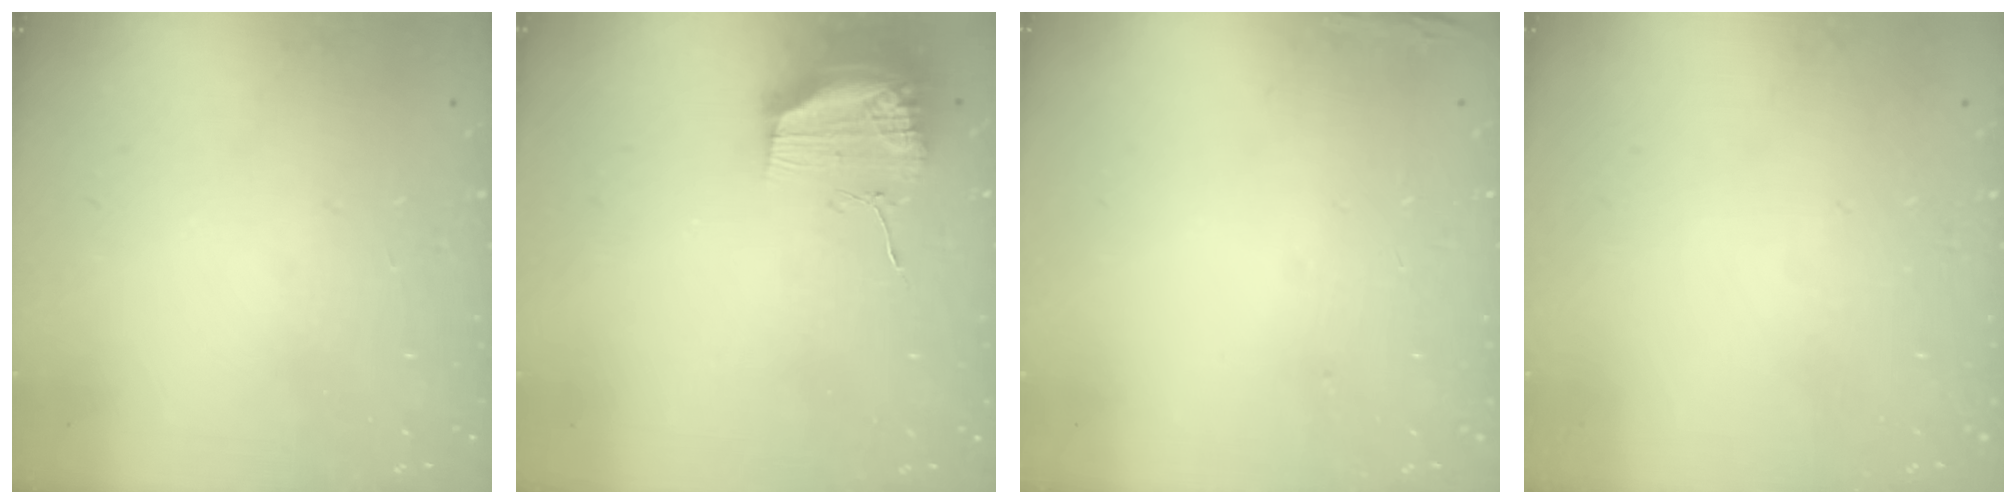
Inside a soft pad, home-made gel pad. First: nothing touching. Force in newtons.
{"total": 11.7, "press": 11.6, "slide": 1.0}
{"total": 6.3, "press": 5.9, "slide": 2.1}
{"total": 0.0}